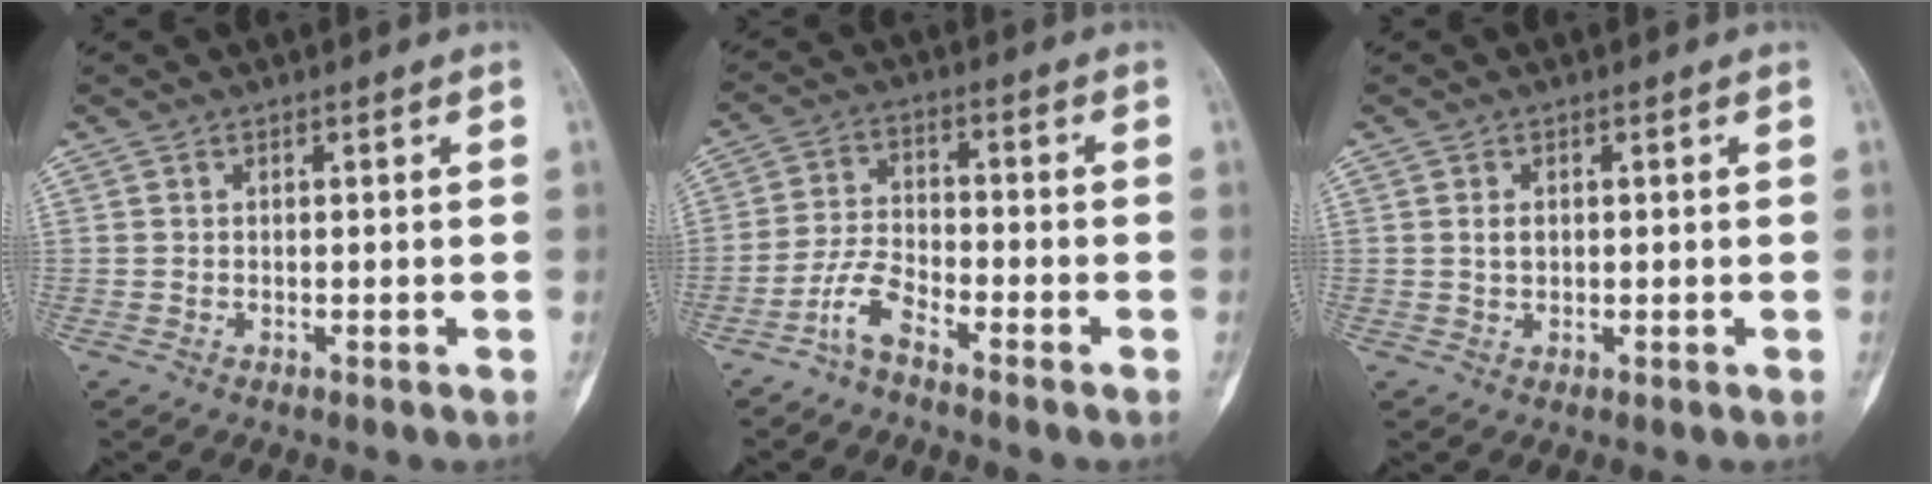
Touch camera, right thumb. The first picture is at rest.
{"total": 5.2, "force": [-4.0, 1.2, 3.0], "torque": [-0.065, 0.025, -0.089]}
{"total": 1.6, "force": [0.3, 1.1, 1.1], "torque": [-0.015, -0.002, 0.007]}